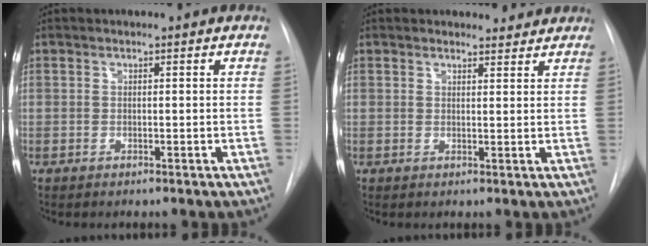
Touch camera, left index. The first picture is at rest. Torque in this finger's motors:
{"motor_torque": [0.54, -0.70, 0.11, 0.01]}